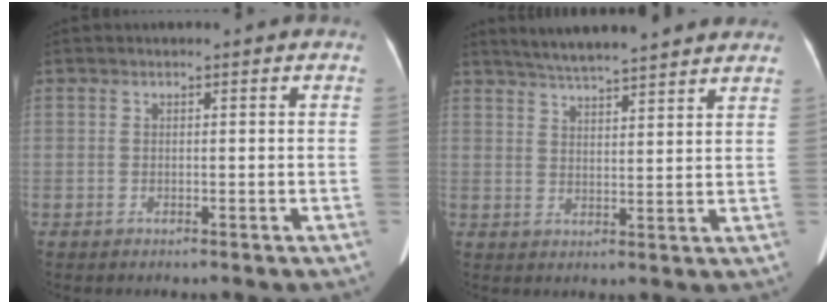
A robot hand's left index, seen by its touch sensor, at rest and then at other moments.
{"total": 12.9, "force": [11.5, 1.0, 5.7], "torque": [-0.092, 0.025, 0.161]}